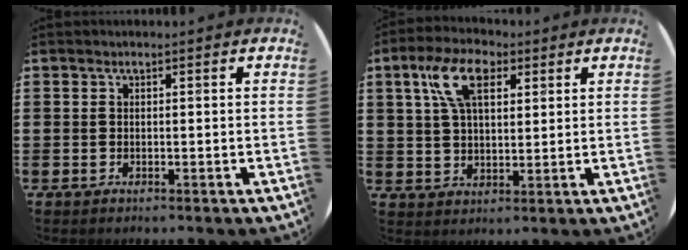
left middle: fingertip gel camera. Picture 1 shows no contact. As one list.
[{"total": 8.0, "force": [4.0, 4.2, 5.6], "torque": [-0.126, 0.018, 0.072]}]